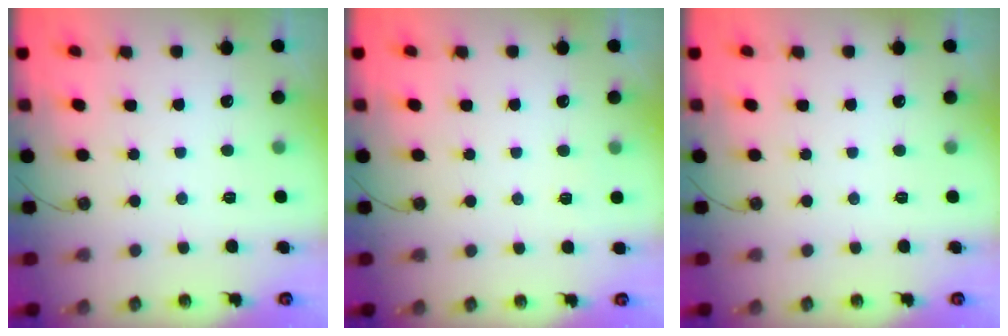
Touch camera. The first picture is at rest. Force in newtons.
{"total": 2.5, "press": 2.4, "slide": 0.8}
{"total": 0.0}